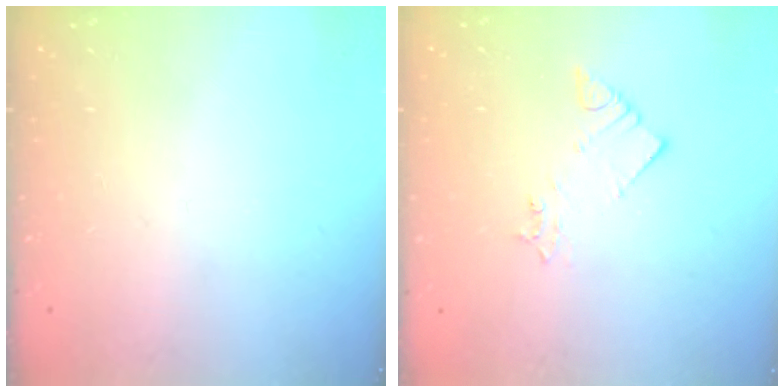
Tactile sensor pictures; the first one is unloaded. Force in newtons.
{"total": 2.8, "press": 2.7, "slide": 0.5}